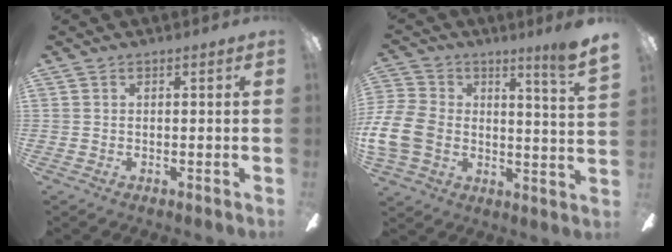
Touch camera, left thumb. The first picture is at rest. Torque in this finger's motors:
{"motor_torque": [0.99, 1.33, 1.83, -0.94, 0.20]}